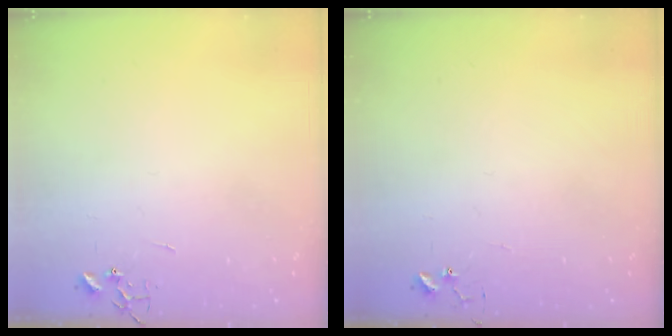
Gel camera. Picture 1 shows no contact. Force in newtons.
{"total": 4.8, "press": 4.8, "slide": 0.2}